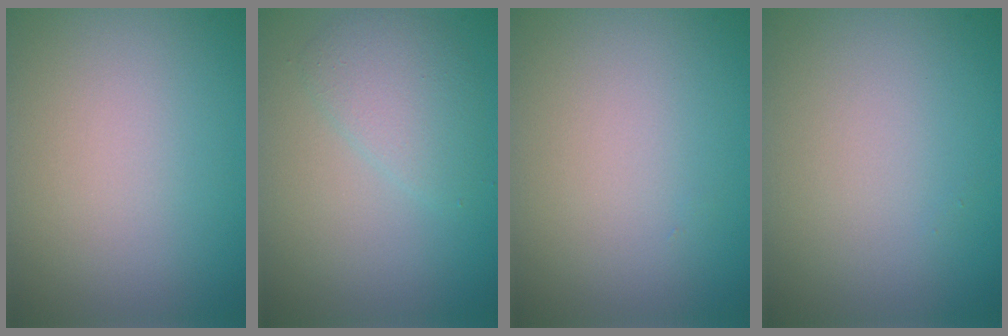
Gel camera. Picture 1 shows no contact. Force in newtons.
{"total": 2.6, "press": 2.6, "slide": 0.3}
{"total": 0.0}
{"total": 0.0}